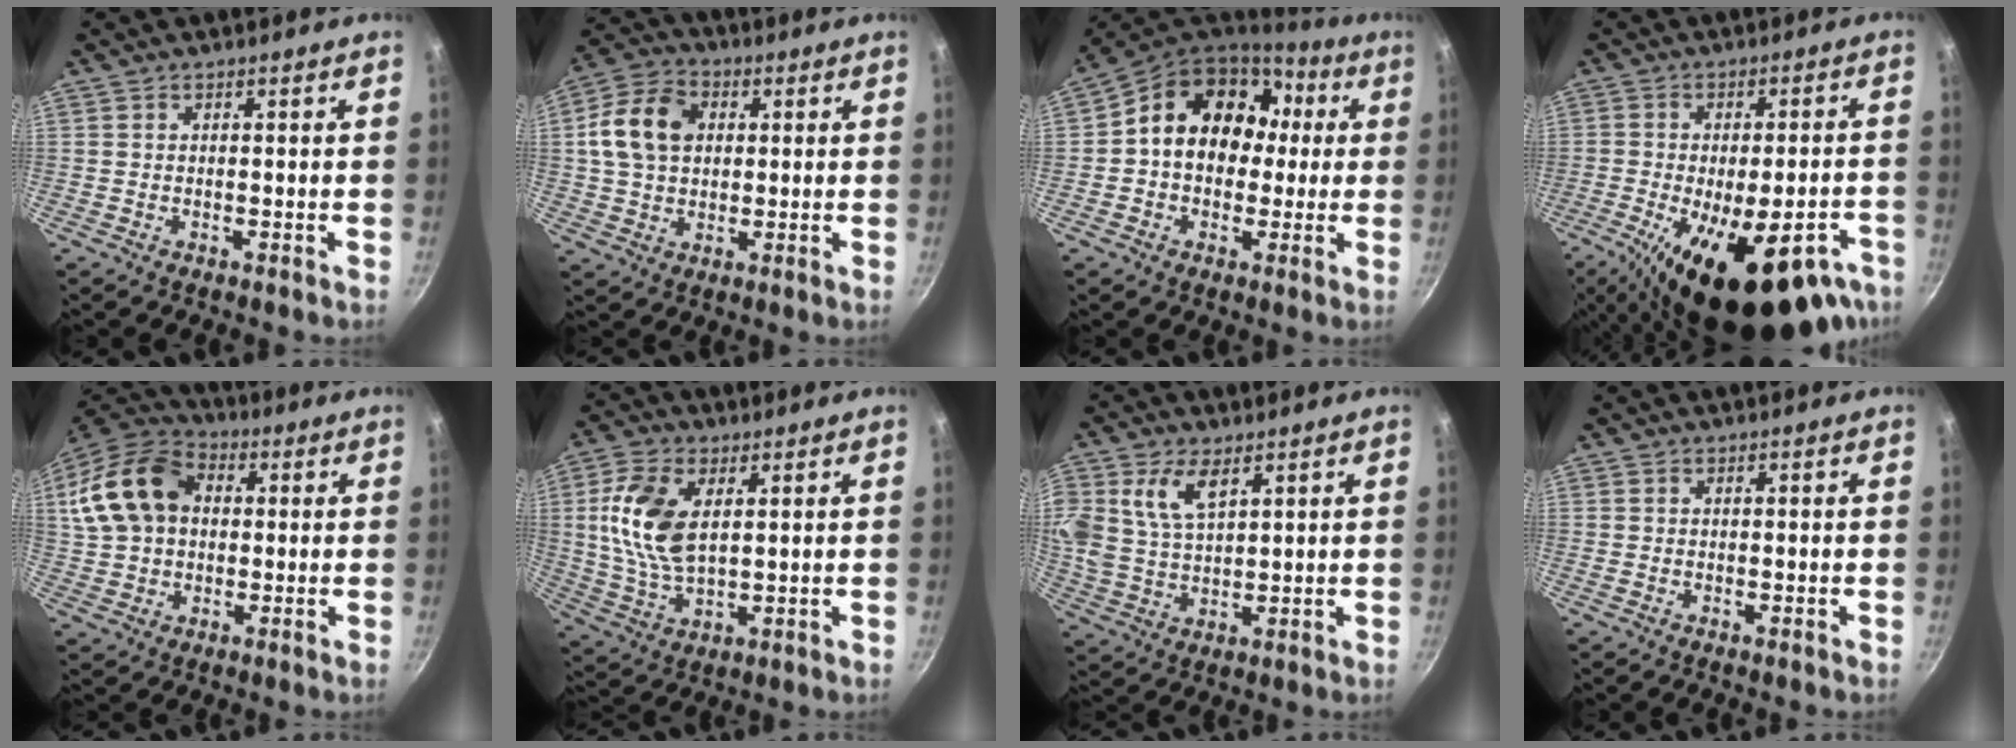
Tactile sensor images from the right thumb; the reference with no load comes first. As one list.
[{"total": 12.1, "force": [2.3, 9.0, 7.8], "torque": [-0.128, 0.014, 0.030]}, {"total": 17.3, "force": [2.1, 13.6, 10.4], "torque": [-0.130, 0.043, 0.022]}, {"total": 25.9, "force": [-12.8, 10.7, 19.8], "torque": [-0.262, 0.015, -0.174]}, {"total": 17.3, "force": [3.3, 12.5, 11.4], "torque": [-0.210, 0.029, 0.049]}, {"total": 12.8, "force": [3.0, 7.1, 10.2], "torque": [-0.201, -0.009, 0.061]}, {"total": 9.8, "force": [4.4, 5.5, 6.9], "torque": [-0.134, -0.017, 0.087]}, {"total": 0.0}]